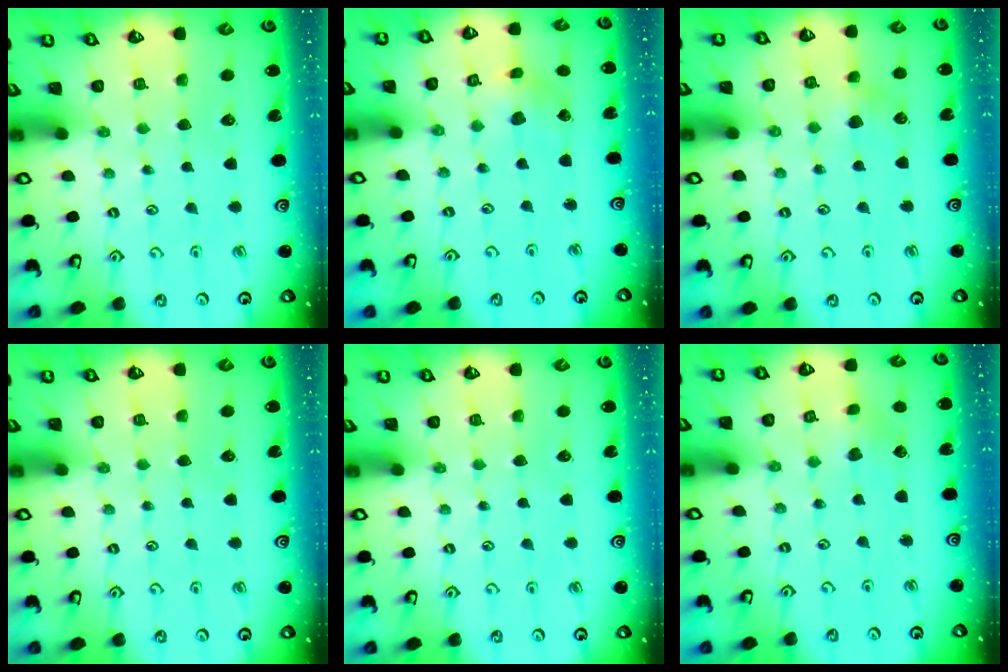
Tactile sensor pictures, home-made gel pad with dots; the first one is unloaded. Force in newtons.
{"total": 2.2, "press": 2.2, "slide": 0.4}
{"total": 3.3, "press": 3.3, "slide": 0.4}
{"total": 0.0}
{"total": 0.0}
{"total": 1.4, "press": 1.4, "slide": 0.1}